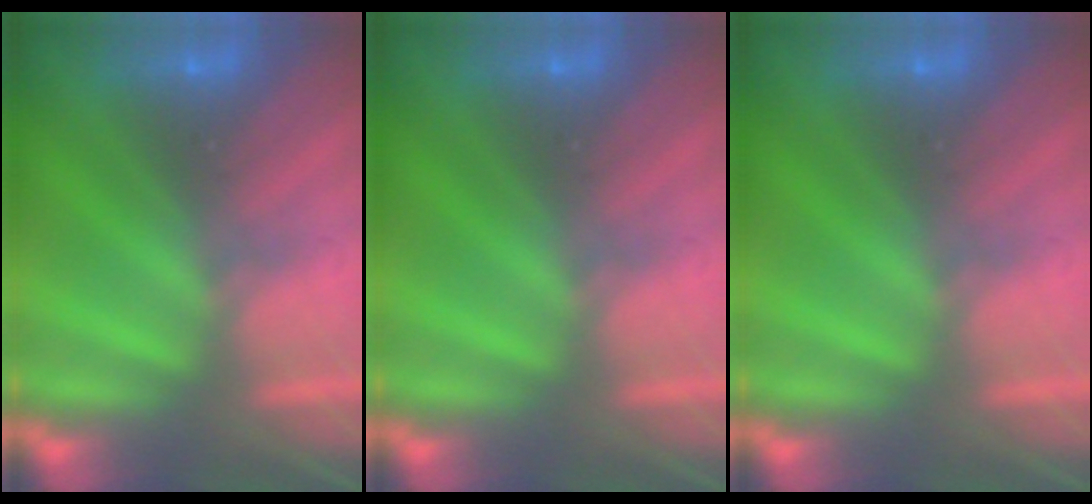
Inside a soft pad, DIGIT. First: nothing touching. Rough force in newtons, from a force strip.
{"total": 0.0}
{"total": 0.0}